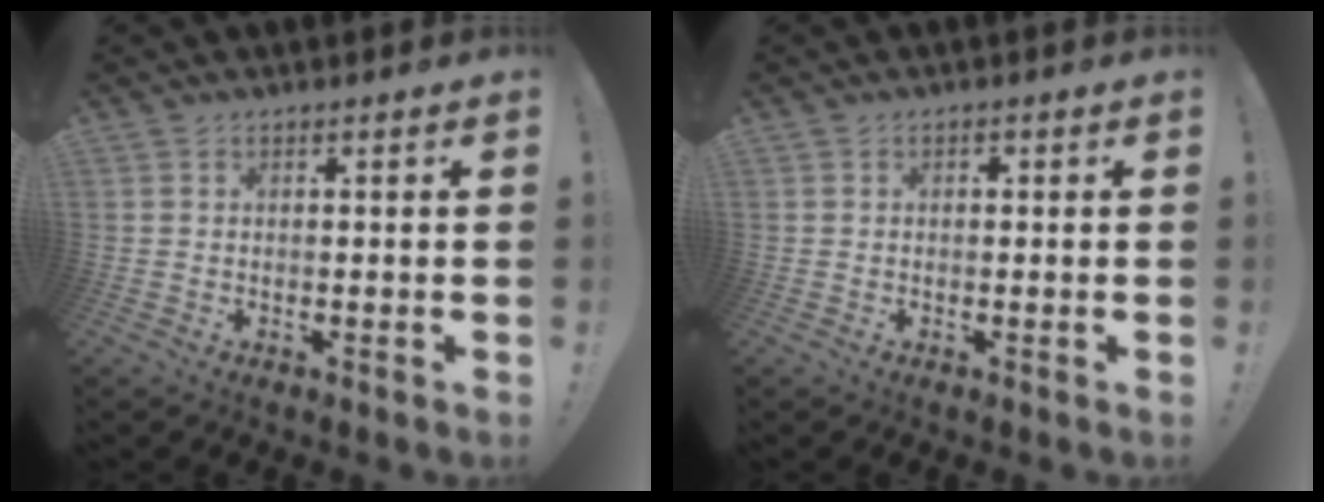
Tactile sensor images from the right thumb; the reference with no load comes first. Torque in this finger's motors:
{"motor_torque": [-0.05, 0.11, -0.08, -0.10, 0.00]}